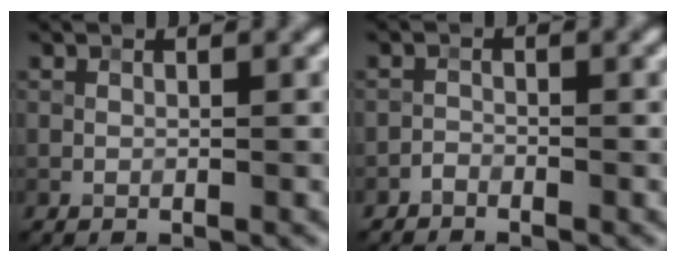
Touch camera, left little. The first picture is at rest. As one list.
[{"total": 0.9, "force": [-0.8, 0.3, 0.0], "torque": [0.006, 0.002, -0.017]}]